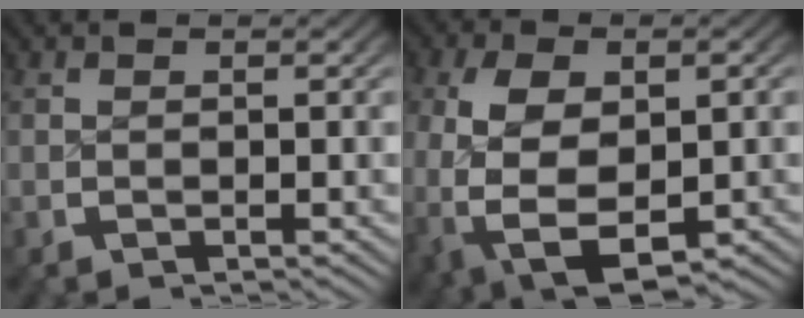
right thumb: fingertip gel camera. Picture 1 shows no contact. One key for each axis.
{"total": 11.5, "fx": -2.9, "fy": 7.8, "fz": 7.9, "tx": -0.208, "ty": -0.066, "tz": -0.011}